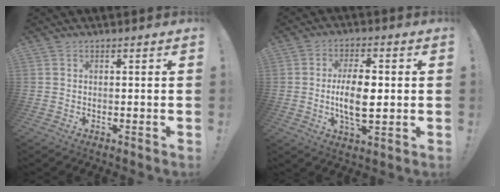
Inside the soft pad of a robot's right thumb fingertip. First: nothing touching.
{"total": 11.4, "force": [-0.3, 4.8, 10.3], "torque": [-0.193, -0.007, -0.012]}